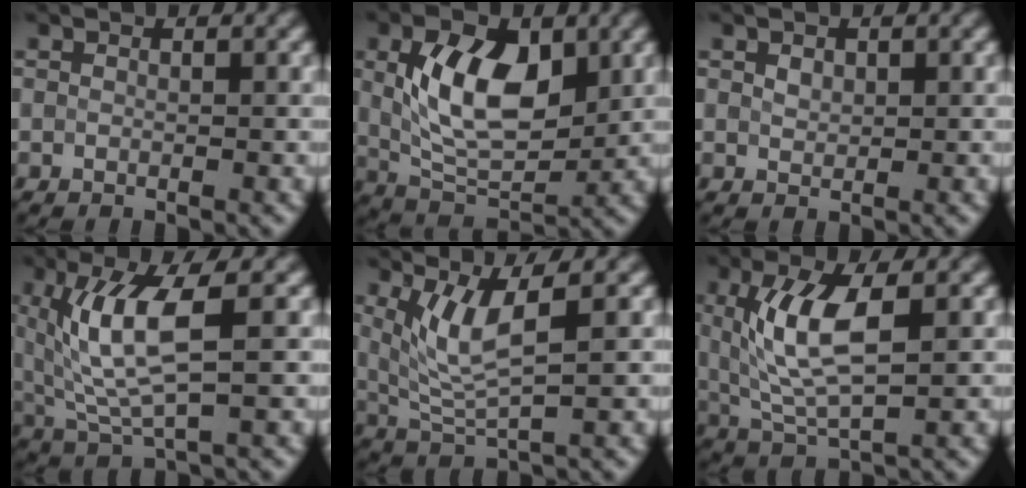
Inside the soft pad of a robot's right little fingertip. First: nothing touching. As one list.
[{"total": 8.5, "force": [1.9, 4.6, 6.9], "torque": [-0.131, 0.005, 0.033]}, {"total": 1.0, "force": [0.5, 0.6, 0.5], "torque": [-0.012, 0.001, 0.009]}, {"total": 6.9, "force": [1.6, 1.8, 6.5], "torque": [-0.141, -0.005, 0.034]}, {"total": 4.3, "force": [1.6, 0.9, 3.8], "torque": [-0.089, -0.008, 0.041]}, {"total": 6.6, "force": [1.4, 2.4, 5.9], "torque": [-0.128, 0.000, 0.030]}]